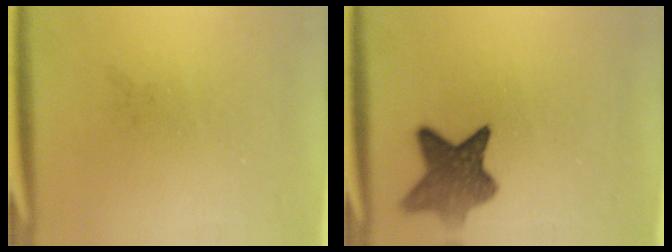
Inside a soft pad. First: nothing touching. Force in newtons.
{"total": 7.5}